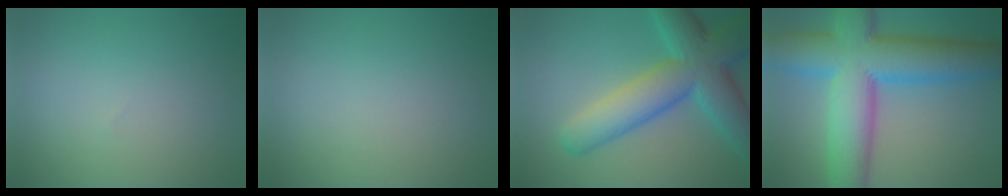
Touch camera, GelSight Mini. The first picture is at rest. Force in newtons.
{"total": 0.0}
{"total": 9.8, "press": 9.8, "slide": 0.3}
{"total": 13.3, "press": 13.3, "slide": 0.2}